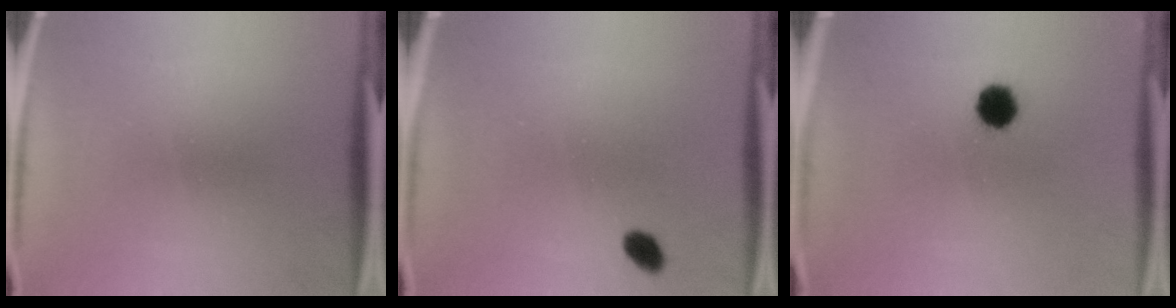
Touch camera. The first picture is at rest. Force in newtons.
{"total": 2.4}
{"total": 5.3}